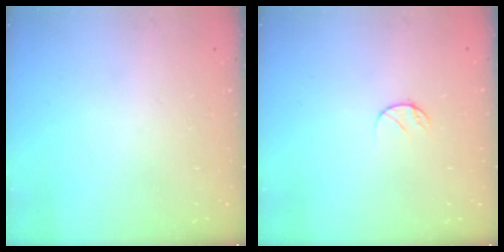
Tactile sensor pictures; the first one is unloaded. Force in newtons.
{"total": 4.3, "press": 4.3, "slide": 0.3}